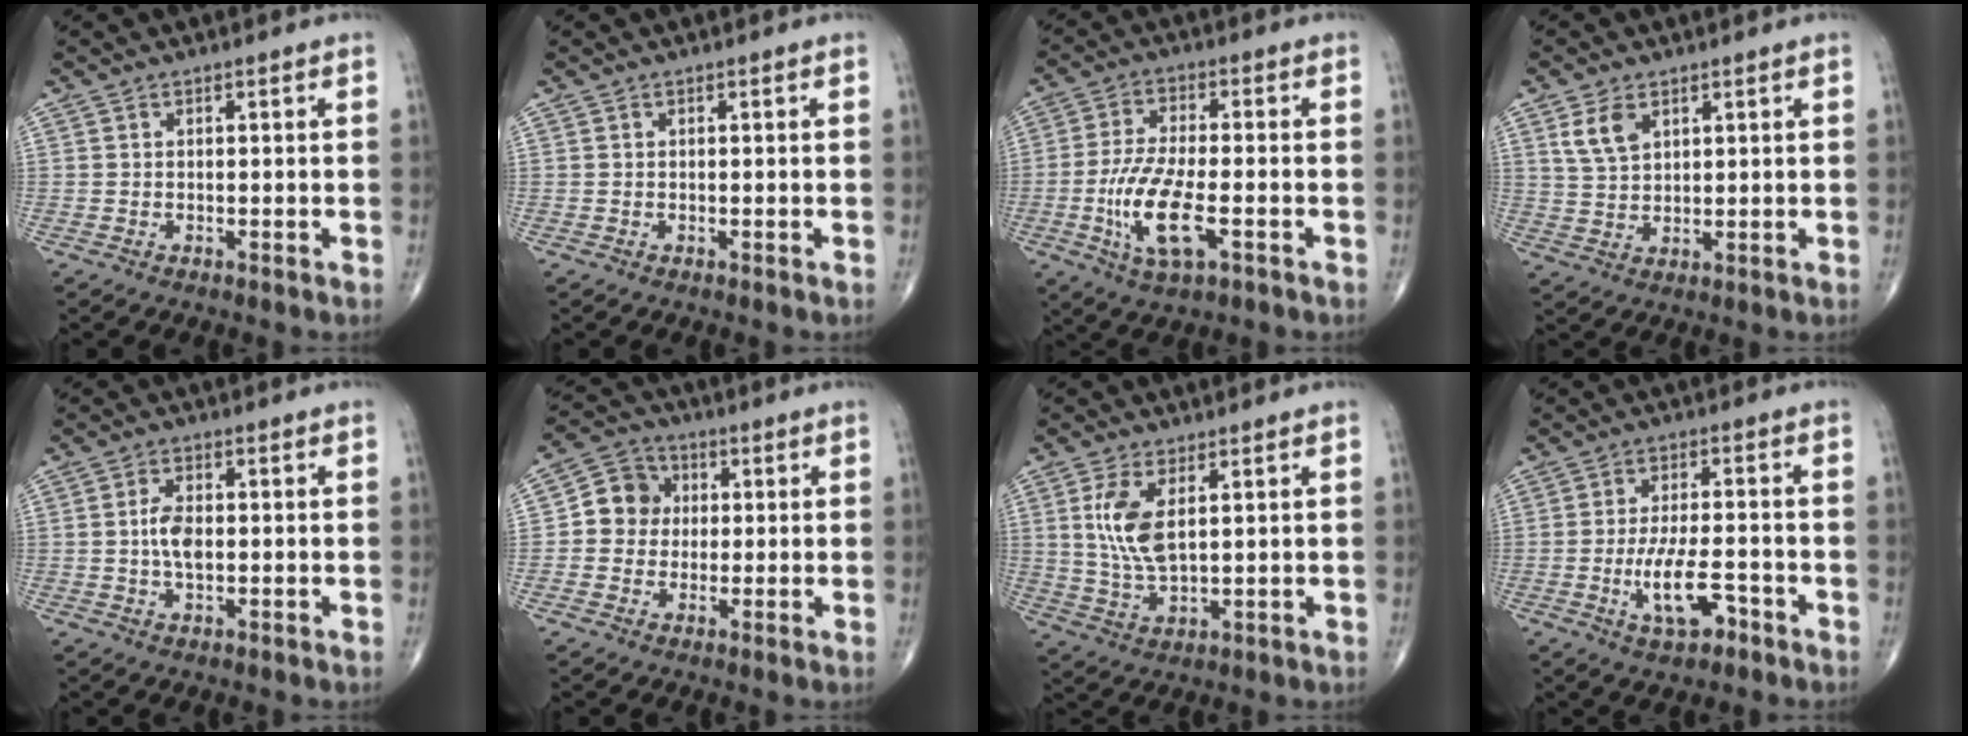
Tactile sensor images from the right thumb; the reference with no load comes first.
{"total": 0.0}
{"total": 11.7, "force": [-3.4, 4.1, 10.4], "torque": [-0.216, 0.005, -0.061]}
{"total": 5.5, "force": [2.7, 3.3, 3.5], "torque": [-0.059, -0.010, 0.058]}
{"total": 4.8, "force": [-0.1, 2.5, 4.0], "torque": [-0.078, 0.003, -0.005]}
{"total": 7.6, "force": [0.5, 7.0, 3.0], "torque": [-0.023, 0.015, -0.005]}
{"total": 8.6, "force": [2.4, 3.9, 7.3], "torque": [-0.152, -0.013, 0.054]}
{"total": 8.2, "force": [-3.2, 3.0, 6.9], "torque": [-0.125, 0.011, -0.054]}